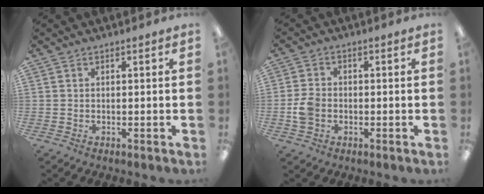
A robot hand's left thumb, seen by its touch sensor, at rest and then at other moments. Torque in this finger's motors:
{"motor_torque": [-0.06, 0.19, 0.08, -0.05, 0.02]}